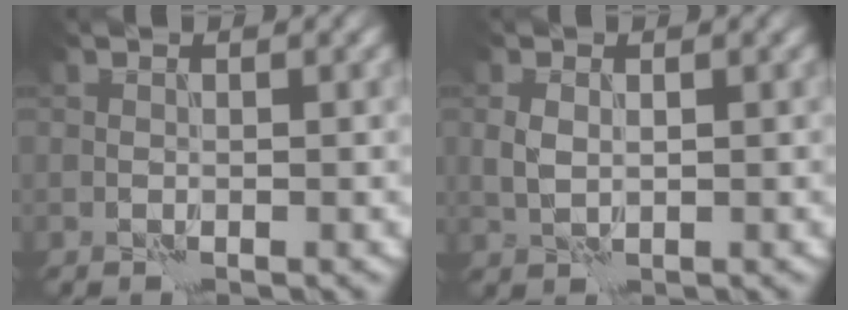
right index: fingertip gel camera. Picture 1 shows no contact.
{"total": 1.3, "force": [0.2, 0.9, 0.9], "torque": [-0.024, 0.001, 0.006]}